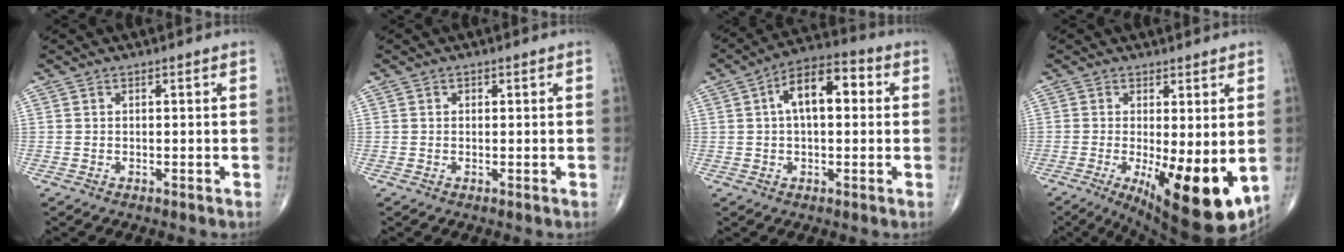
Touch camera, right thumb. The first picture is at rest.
{"total": 0.5, "force": [0.1, 0.5, 0.2], "torque": [0.004, 0.000, 0.001]}
{"total": 10.9, "force": [1.9, 5.6, 9.2], "torque": [-0.134, 0.028, 0.019]}
{"total": 15.4, "force": [-3.1, 5.2, 14.1], "torque": [-0.187, -0.031, -0.027]}